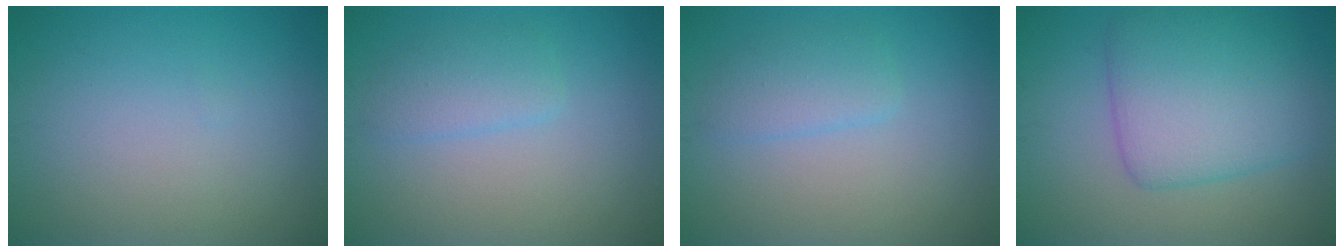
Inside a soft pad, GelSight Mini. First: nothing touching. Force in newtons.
{"total": 2.1, "press": 2.1, "slide": 0.1}
{"total": 2.1, "press": 2.1, "slide": 0.1}
{"total": 6.8, "press": 6.8, "slide": 0.1}